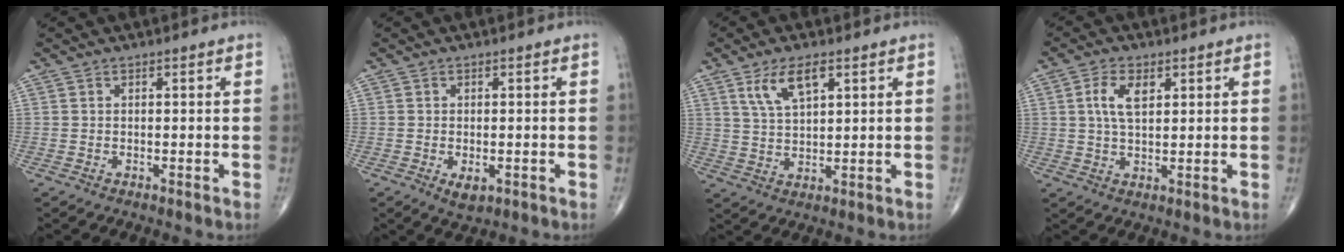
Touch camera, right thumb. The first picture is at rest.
{"total": 2.8, "force": [-0.9, 1.5, 2.2], "torque": [-0.032, -0.003, -0.008]}
{"total": 7.1, "force": [3.6, 3.0, 5.4], "torque": [-0.098, -0.013, 0.072]}
{"total": 5.7, "force": [1.9, 2.9, 4.5], "torque": [-0.088, -0.002, 0.037]}